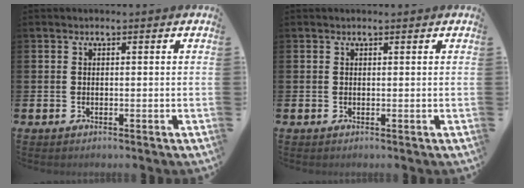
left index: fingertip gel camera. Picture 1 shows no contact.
{"total": 0.0}